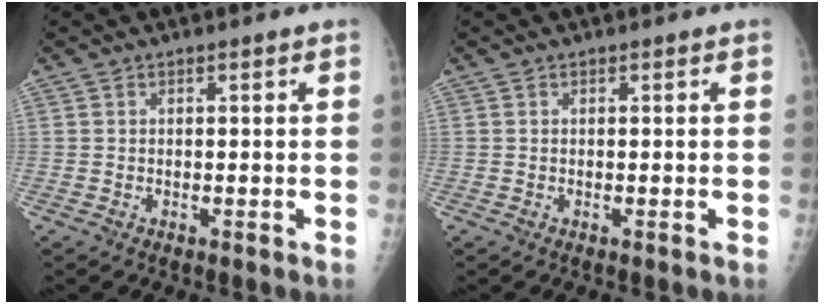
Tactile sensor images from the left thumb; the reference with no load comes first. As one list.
[{"total": 0.0}]